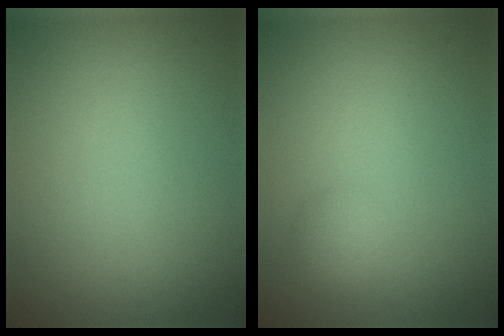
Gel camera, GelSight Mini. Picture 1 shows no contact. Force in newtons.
{"total": 1.4, "press": 1.4, "slide": 0.1}